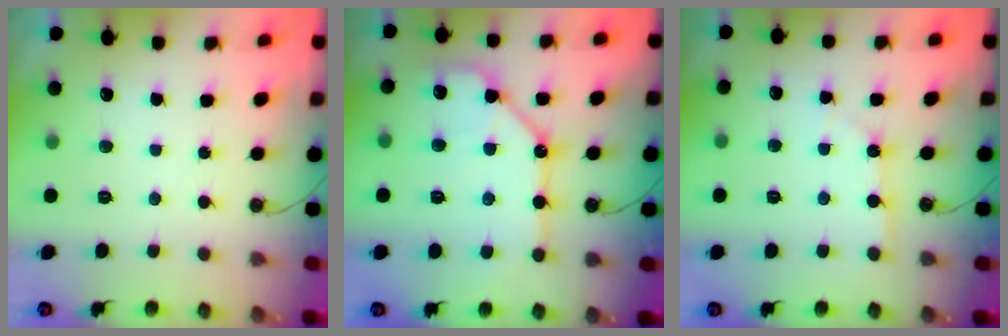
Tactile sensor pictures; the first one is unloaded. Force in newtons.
{"total": 12.5, "press": 12.5, "slide": 1.3}
{"total": 2.0, "press": 2.0, "slide": 0.1}